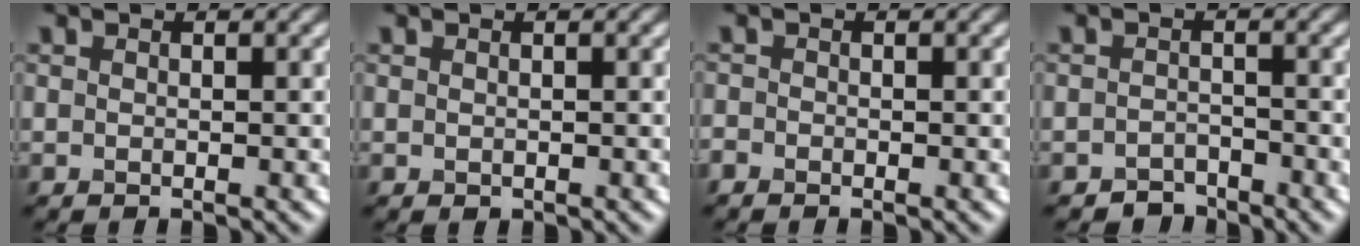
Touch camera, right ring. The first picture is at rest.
{"total": 0.0}
{"total": 0.7, "force": [-0.6, 0.3, 0.1], "torque": [0.002, -0.003, -0.014]}
{"total": 1.9, "force": [-1.7, 0.9, 0.1], "torque": [0.005, 0.006, -0.033]}